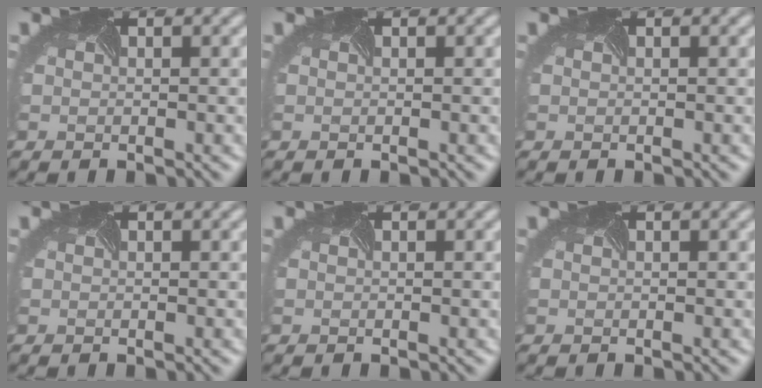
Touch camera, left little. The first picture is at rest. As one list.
[{"total": 0.0}, {"total": 0.0}, {"total": 0.0}, {"total": 0.0}, {"total": 0.0}]